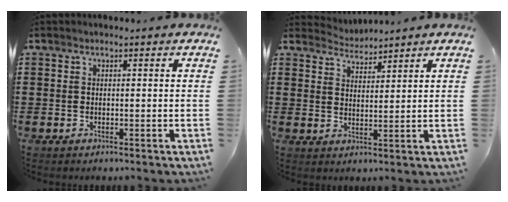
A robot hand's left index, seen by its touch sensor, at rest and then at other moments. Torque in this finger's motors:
{"motor_torque": [-0.47, -0.10, -0.09, -0.05]}